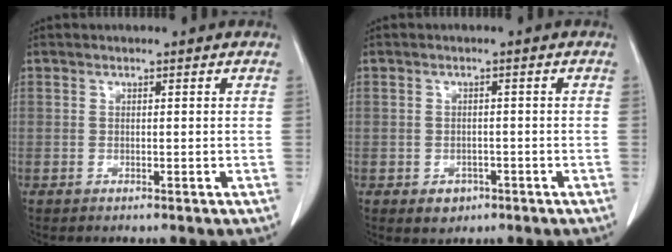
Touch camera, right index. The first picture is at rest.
{"total": 2.6, "force": [-1.3, 2.0, 0.9], "torque": [-0.008, 0.005, -0.010]}